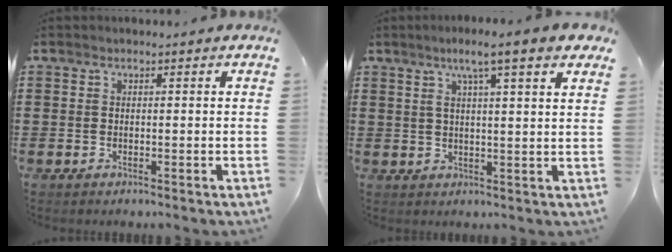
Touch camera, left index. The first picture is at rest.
{"total": 5.7, "force": [3.7, -0.2, 4.3], "torque": [-0.094, -0.002, 0.058]}